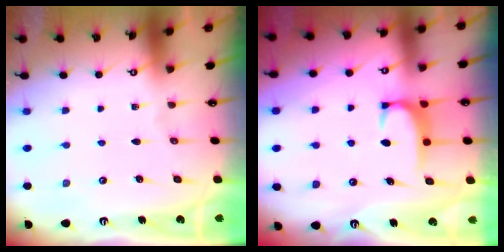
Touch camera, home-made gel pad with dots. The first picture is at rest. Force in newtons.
{"total": 1.9, "press": 1.9, "slide": 0.5}